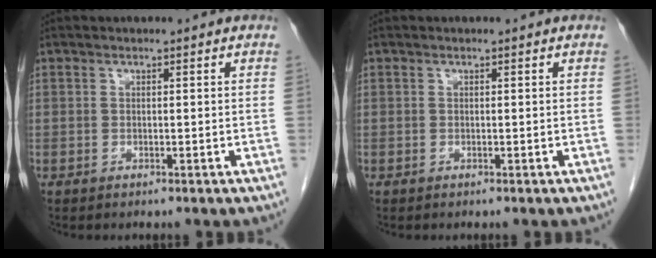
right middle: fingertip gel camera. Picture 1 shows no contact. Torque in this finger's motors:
{"motor_torque": [-0.18, 0.00, 0.00, -0.01]}